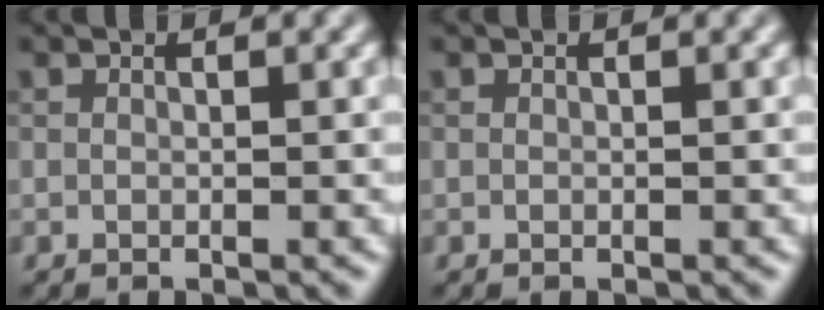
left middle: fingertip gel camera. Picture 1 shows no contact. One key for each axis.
{"total": 0.0}